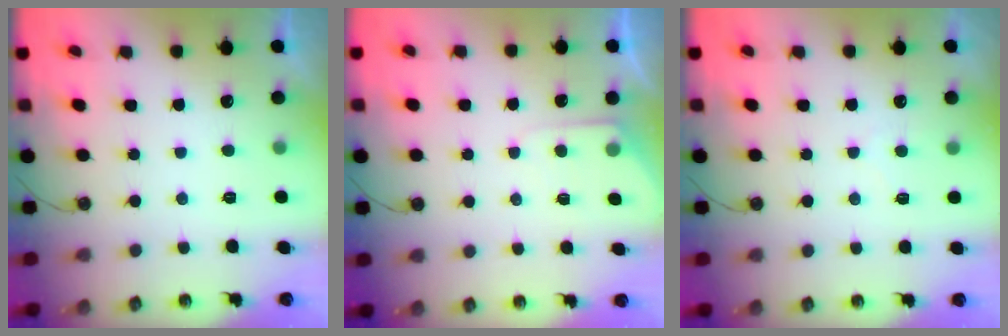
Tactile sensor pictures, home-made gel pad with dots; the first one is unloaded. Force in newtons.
{"total": 4.6, "press": 4.5, "slide": 0.6}
{"total": 4.1, "press": 4.1, "slide": 0.4}